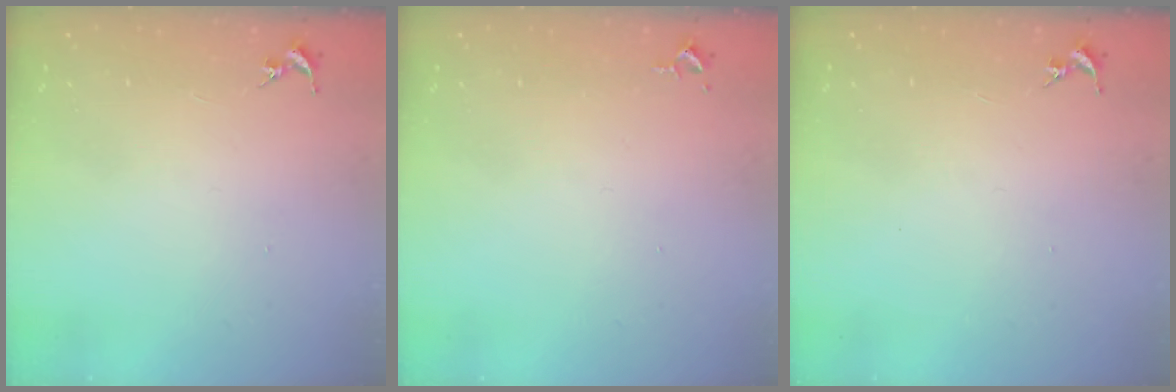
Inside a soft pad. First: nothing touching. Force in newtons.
{"total": 2.6, "press": 2.6, "slide": 0.4}
{"total": 0.0}